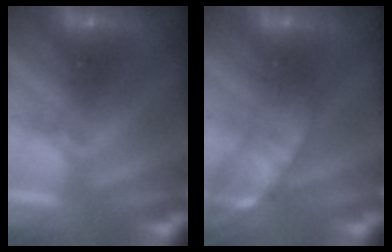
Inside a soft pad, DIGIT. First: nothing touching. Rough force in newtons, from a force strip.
{"total": 2.7}